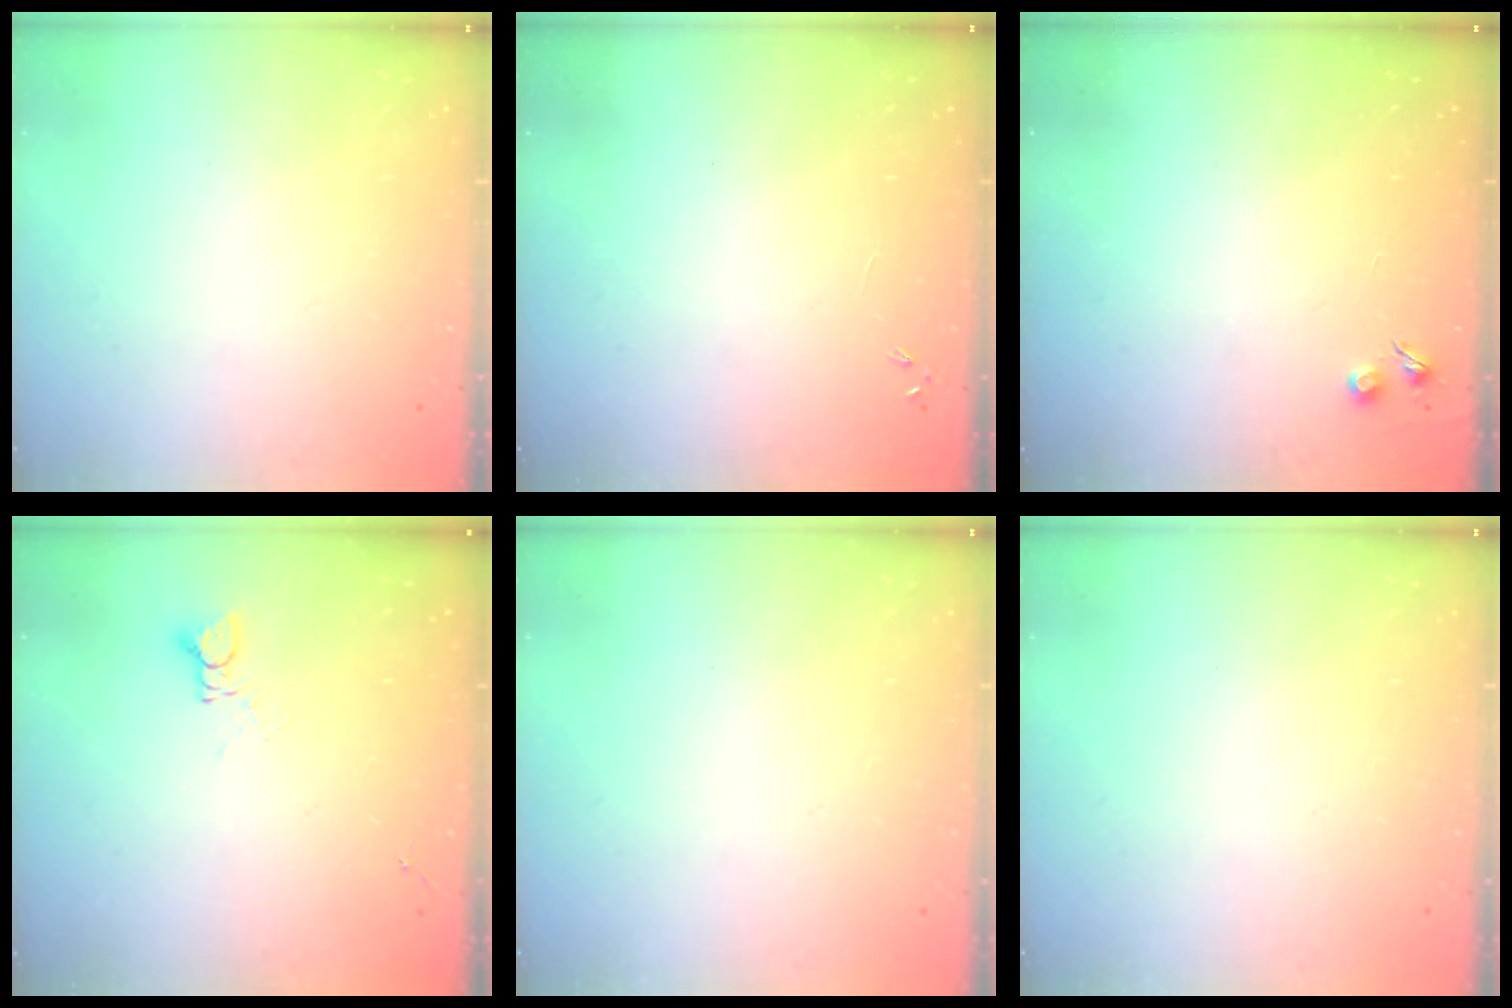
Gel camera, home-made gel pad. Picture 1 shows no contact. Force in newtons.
{"total": 0.0}
{"total": 2.3, "press": 2.3, "slide": 0.4}
{"total": 2.4, "press": 2.4, "slide": 0.2}
{"total": 0.0}
{"total": 0.0}